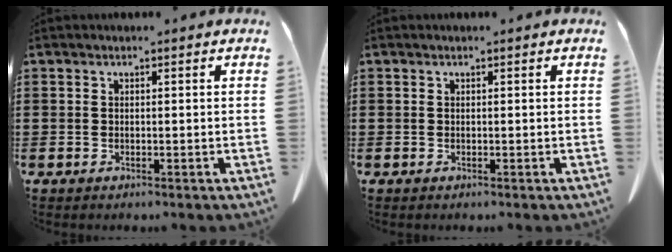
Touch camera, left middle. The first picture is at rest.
{"total": 0.0}